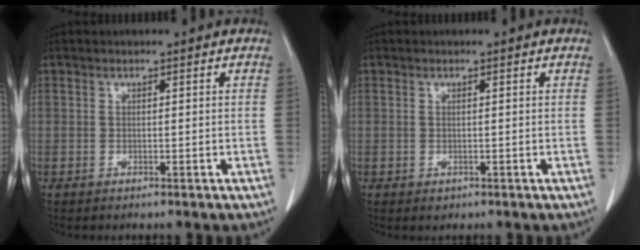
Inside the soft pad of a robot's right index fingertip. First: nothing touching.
{"total": 0.7, "force": [-0.1, 0.5, 0.4], "torque": [-0.006, 0.000, 0.003]}